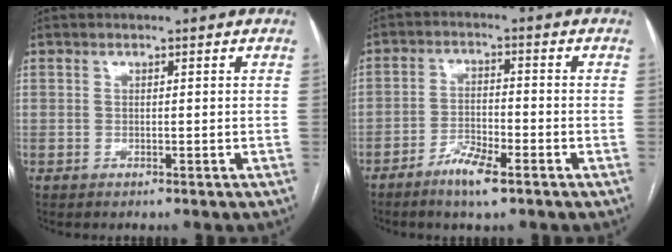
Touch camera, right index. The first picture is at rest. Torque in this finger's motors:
{"motor_torque": [0.46, -0.40, 0.10, 0.01]}